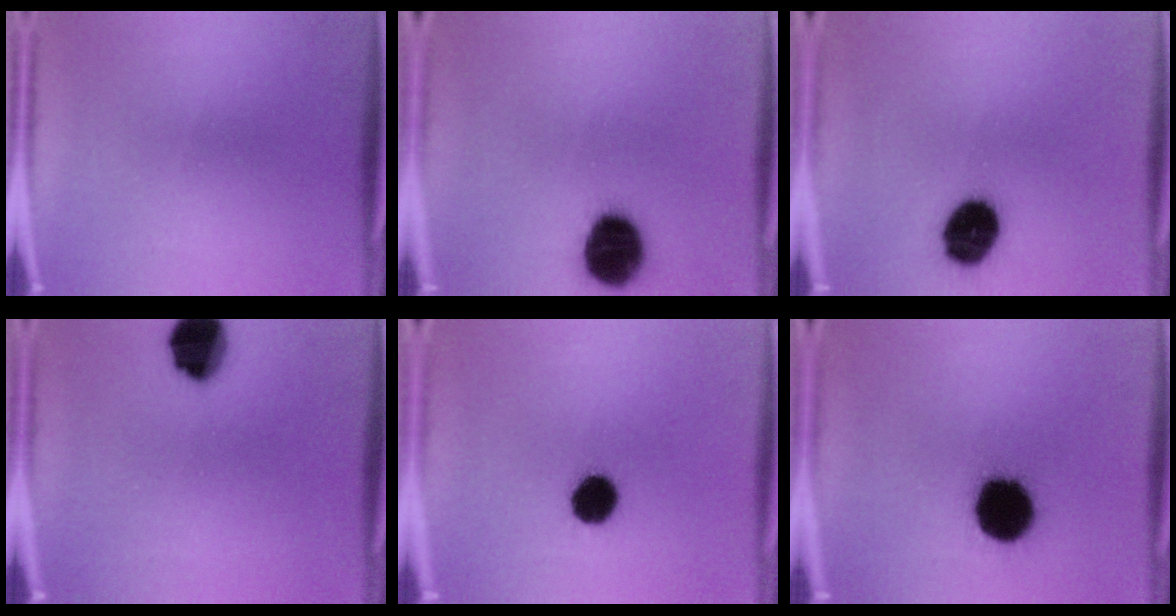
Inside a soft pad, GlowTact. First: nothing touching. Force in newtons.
{"total": 12.3}
{"total": 11.5}
{"total": 11.6}
{"total": 8.4}
{"total": 17.3}